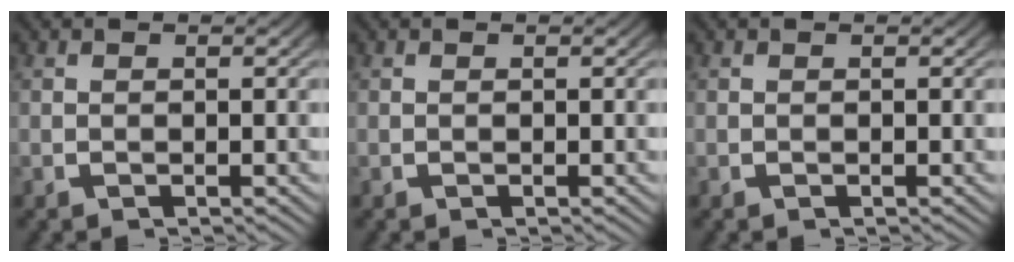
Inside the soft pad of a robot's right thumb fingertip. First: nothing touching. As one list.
[{"total": 0.0}, {"total": 0.0}]